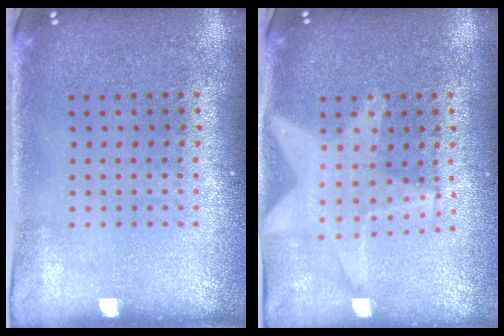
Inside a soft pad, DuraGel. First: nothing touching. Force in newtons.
{"total": 1.3, "press": 1.2, "slide": 0.3}